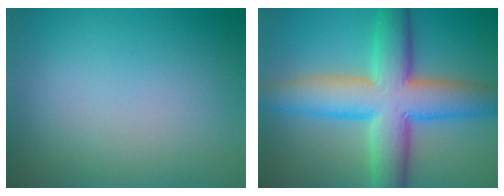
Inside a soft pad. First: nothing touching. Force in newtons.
{"total": 10.4, "press": 10.4, "slide": 0.4}